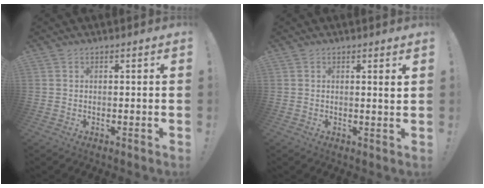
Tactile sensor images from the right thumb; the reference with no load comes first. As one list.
[{"total": 1.7, "force": [1.0, -0.3, 1.3], "torque": [-0.012, -0.009, 0.013]}]